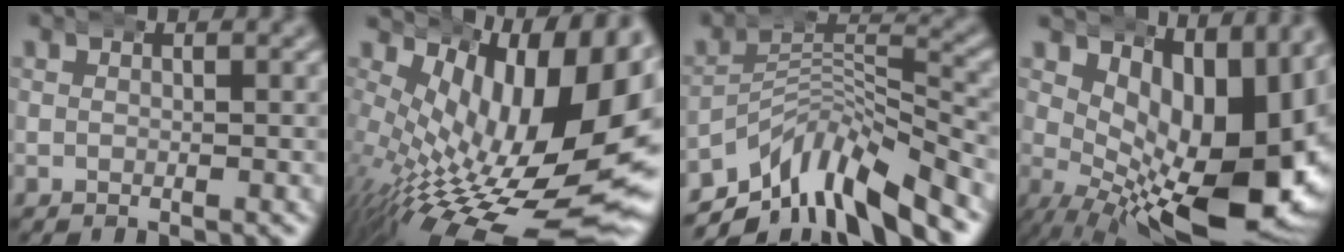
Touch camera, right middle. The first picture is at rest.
{"total": 15.7, "force": [-0.4, 7.4, 13.8], "torque": [-0.201, -0.026, 0.020]}
{"total": 9.7, "force": [-5.8, 5.5, 5.5], "torque": [-0.052, 0.007, -0.111]}
{"total": 14.9, "force": [0.8, 7.3, 13.0], "torque": [-0.180, -0.028, 0.029]}